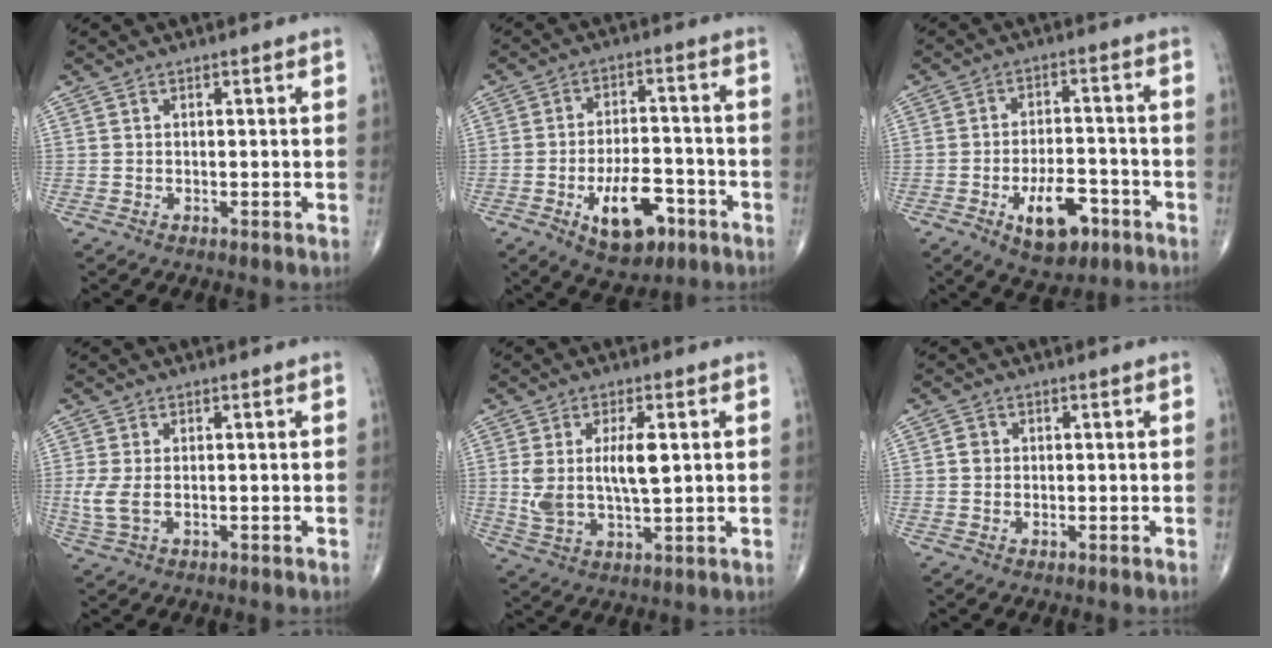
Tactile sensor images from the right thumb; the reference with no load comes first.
{"total": 11.5, "force": [-5.2, 5.9, 8.4], "torque": [-0.115, 0.027, -0.076]}
{"total": 10.0, "force": [-4.7, 5.1, 7.2], "torque": [-0.096, 0.025, -0.069]}
{"total": 3.8, "force": [-0.3, 1.9, 3.2], "torque": [-0.087, -0.005, -0.003]}
{"total": 9.2, "force": [1.6, 3.6, 8.3], "torque": [-0.162, -0.007, 0.035]}
{"total": 1.6, "force": [0.2, 1.5, 0.6], "torque": [-0.003, 0.002, 0.001]}